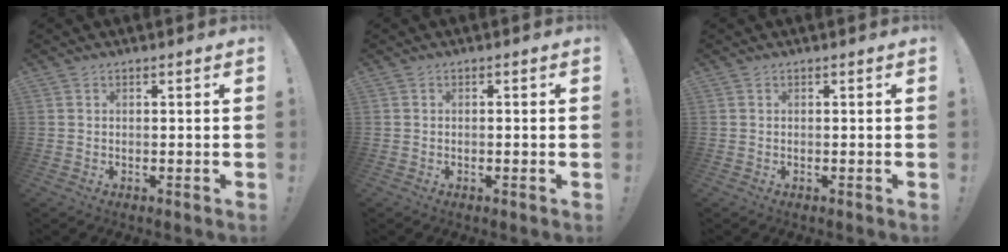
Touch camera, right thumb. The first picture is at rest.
{"total": 0.7, "force": [-0.4, 0.1, 0.6], "torque": [-0.003, -0.004, -0.008]}
{"total": 0.0}